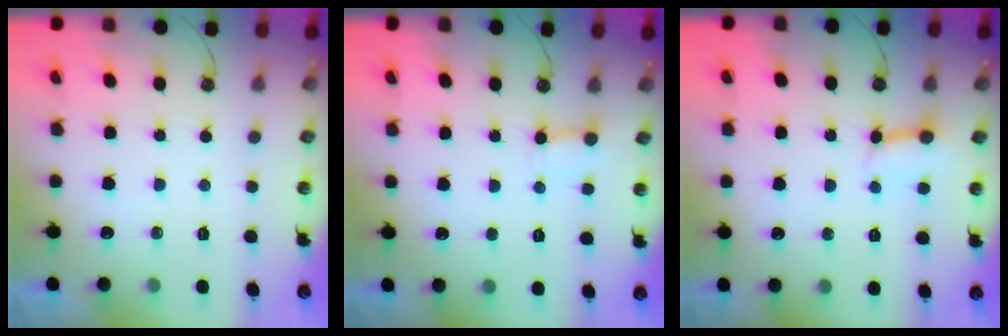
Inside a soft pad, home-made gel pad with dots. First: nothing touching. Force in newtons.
{"total": 2.7, "press": 2.7, "slide": 0.5}
{"total": 4.1, "press": 4.1, "slide": 0.5}